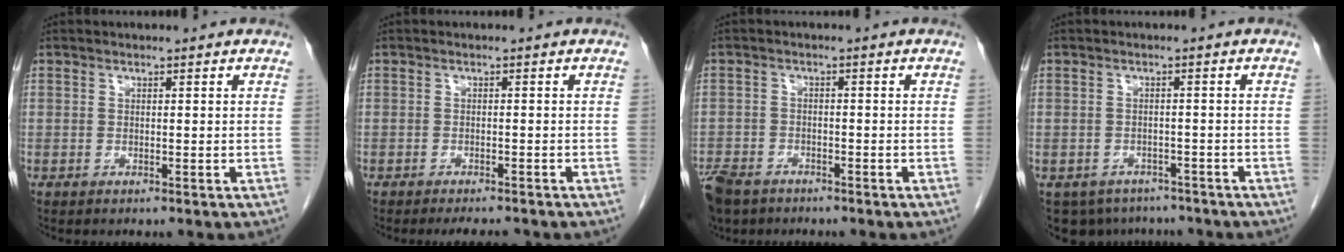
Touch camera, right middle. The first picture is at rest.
{"total": 3.9, "force": [-3.6, 0.7, 1.5], "torque": [-0.018, -0.007, -0.048]}
{"total": 9.4, "force": [-6.7, 5.4, 3.8], "torque": [-0.098, -0.010, -0.114]}
{"total": 7.1, "force": [-5.7, 4.1, 0.9], "torque": [-0.015, 0.003, -0.071]}